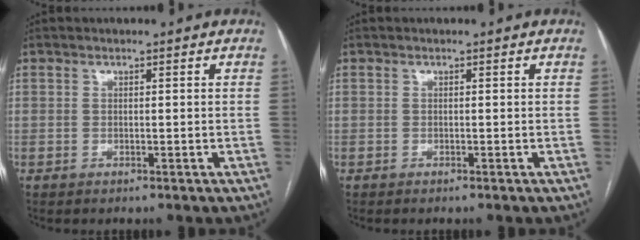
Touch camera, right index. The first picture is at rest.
{"total": 0.0}